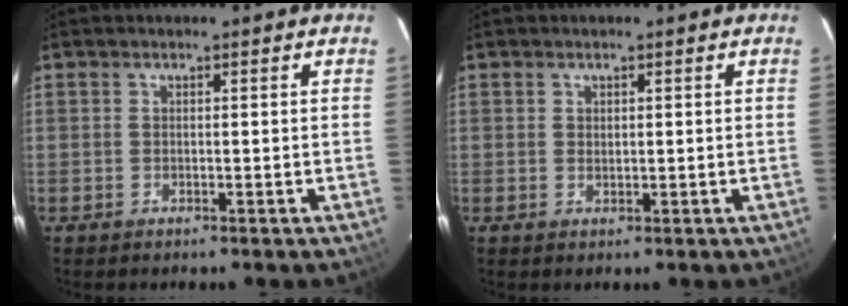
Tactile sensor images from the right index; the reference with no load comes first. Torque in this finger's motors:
{"motor_torque": [-0.15, 0.05, -0.06, 0.00]}